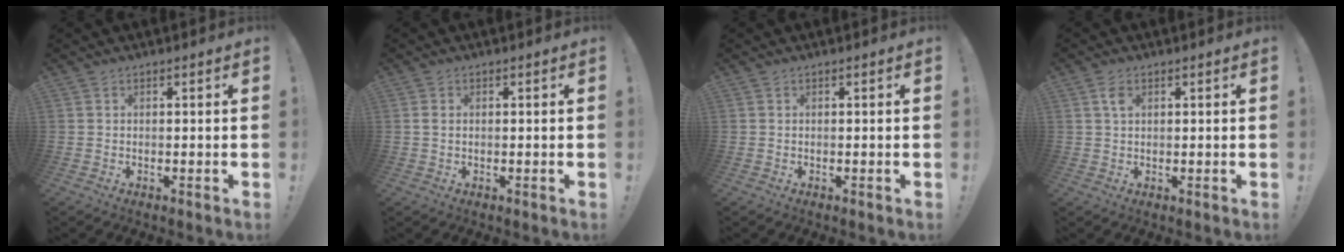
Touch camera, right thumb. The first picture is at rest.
{"total": 1.0, "force": [0.2, 0.6, 0.7], "torque": [-0.016, 0.004, 0.003]}
{"total": 0.0}
{"total": 2.9, "force": [1.2, 1.6, 2.1], "torque": [-0.033, -0.001, 0.018]}